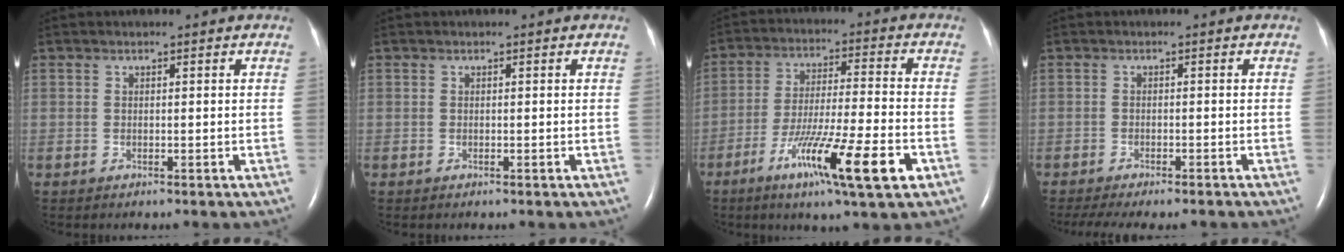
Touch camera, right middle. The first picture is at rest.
{"total": 0.0}
{"total": 14.3, "force": [-6.7, 0.2, 12.6], "torque": [-0.223, -0.028, -0.110]}
{"total": 9.7, "force": [-8.3, 2.0, 4.6], "torque": [-0.072, -0.010, -0.114]}